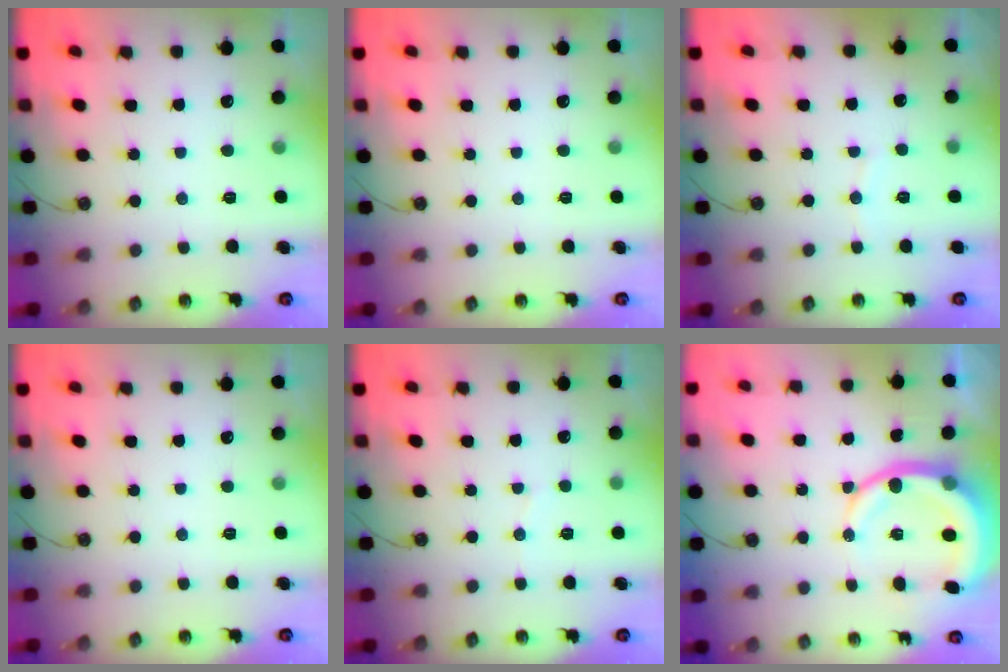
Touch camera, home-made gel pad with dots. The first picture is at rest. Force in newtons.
{"total": 0.0}
{"total": 3.7, "press": 3.6, "slide": 0.4}
{"total": 0.0}
{"total": 3.7, "press": 3.7, "slide": 0.4}
{"total": 12.6, "press": 12.3, "slide": 2.5}